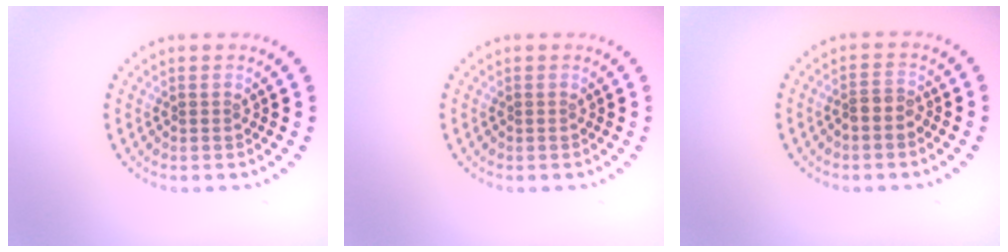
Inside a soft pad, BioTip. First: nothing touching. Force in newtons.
{"total": 0.0}
{"total": 1.7, "press": 1.5, "slide": 0.9}